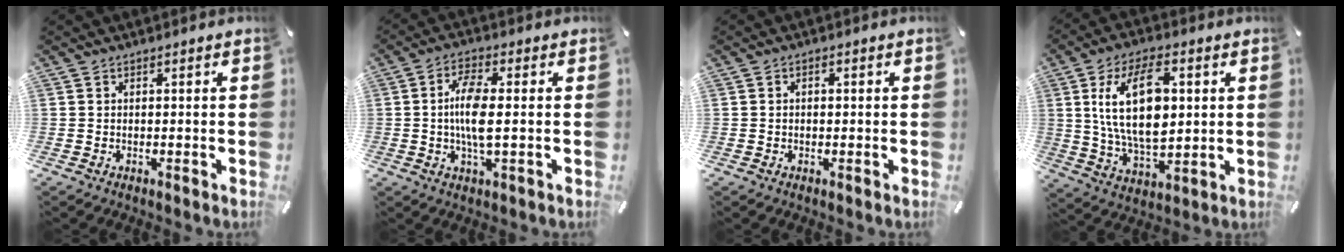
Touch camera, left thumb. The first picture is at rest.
{"total": 8.6, "force": [0.0, 2.5, 8.2], "torque": [-0.177, -0.008, -0.008]}
{"total": 1.0, "force": [-0.1, 0.7, 0.7], "torque": [-0.014, 0.003, -0.004]}
{"total": 16.6, "force": [3.9, 9.0, 13.4], "torque": [-0.265, -0.003, 0.059]}